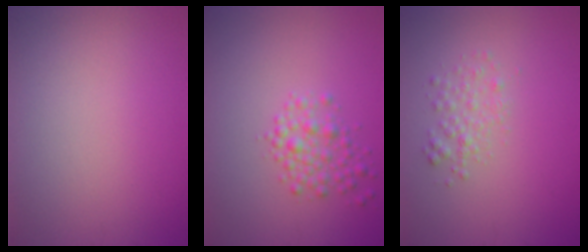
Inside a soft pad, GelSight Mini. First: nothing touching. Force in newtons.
{"total": 2.4, "press": 2.4, "slide": 0.1}
{"total": 1.7, "press": 1.7, "slide": 0.1}